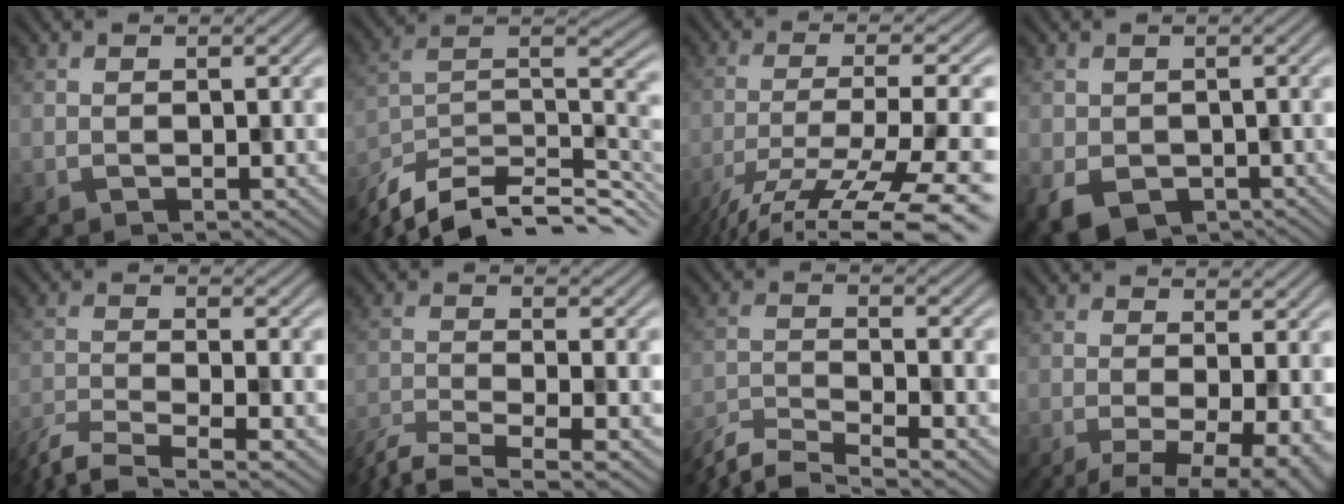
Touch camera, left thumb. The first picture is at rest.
{"total": 13.0, "force": [-9.5, 4.1, 7.9], "torque": [-0.162, 0.002, -0.167]}
{"total": 14.9, "force": [-10.1, 3.3, 10.5], "torque": [-0.177, -0.026, -0.147]}
{"total": 4.5, "force": [-1.8, 3.4, 2.3], "torque": [-0.059, -0.019, -0.030]}
{"total": 6.8, "force": [-5.4, 1.3, 4.0], "torque": [-0.077, -0.017, -0.107]}
{"total": 7.2, "force": [-5.5, 1.4, 4.3], "torque": [-0.086, -0.016, -0.105]}
{"total": 7.2, "force": [-6.2, 1.2, 3.5], "torque": [-0.071, -0.009, -0.122]}
{"total": 7.1, "force": [-2.4, 2.0, 6.4], "torque": [-0.101, -0.011, -0.035]}